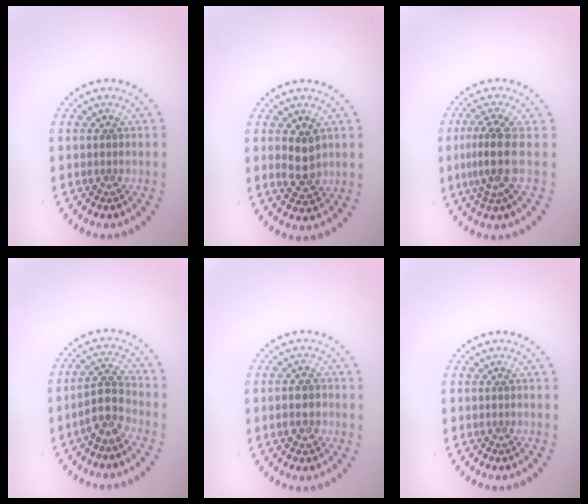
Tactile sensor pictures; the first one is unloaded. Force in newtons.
{"total": 2.7, "press": 2.6, "slide": 0.6}
{"total": 3.5, "press": 2.7, "slide": 2.2}
{"total": 2.8, "press": 2.6, "slide": 1.2}
{"total": 2.3, "press": 2.3, "slide": 0.4}
{"total": 0.0}